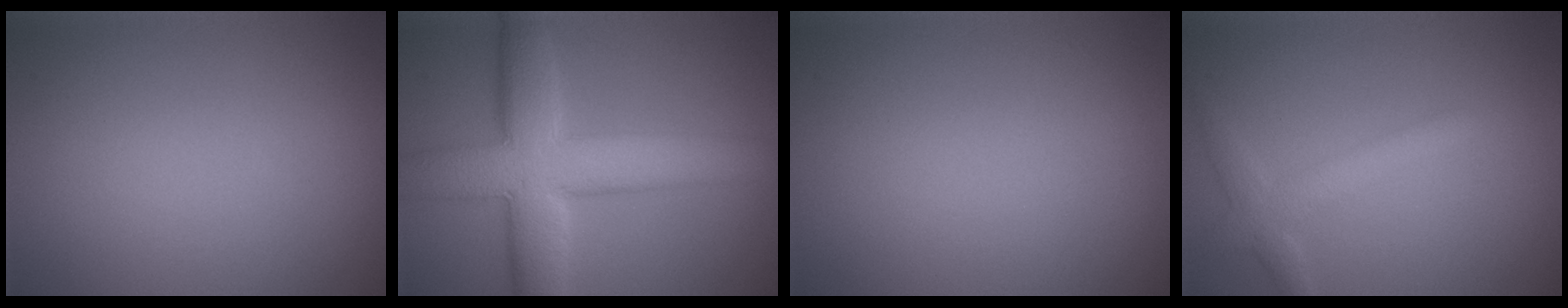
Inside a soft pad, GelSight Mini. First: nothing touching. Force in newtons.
{"total": 9.4, "press": 9.4, "slide": 0.3}
{"total": 0.0}
{"total": 2.7, "press": 2.7, "slide": 0.3}